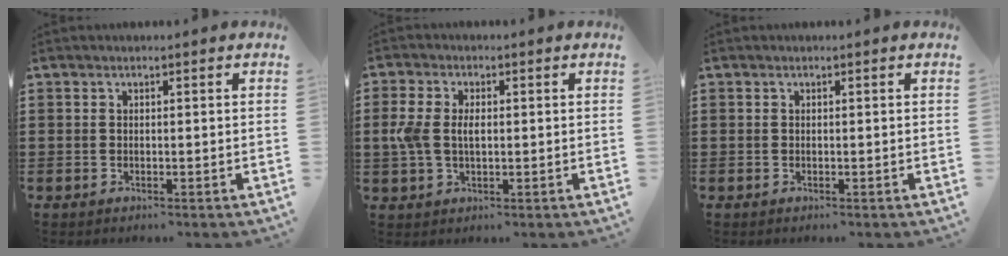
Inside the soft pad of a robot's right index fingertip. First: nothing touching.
{"total": 4.4, "force": [0.2, 2.6, 3.6], "torque": [-0.096, 0.002, -0.006]}
{"total": 0.0}